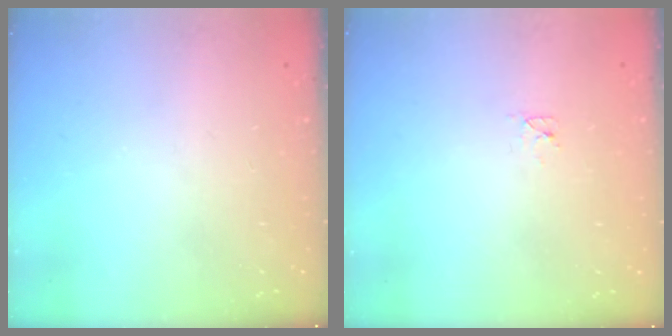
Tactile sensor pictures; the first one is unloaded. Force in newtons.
{"total": 2.4, "press": 2.4, "slide": 0.3}